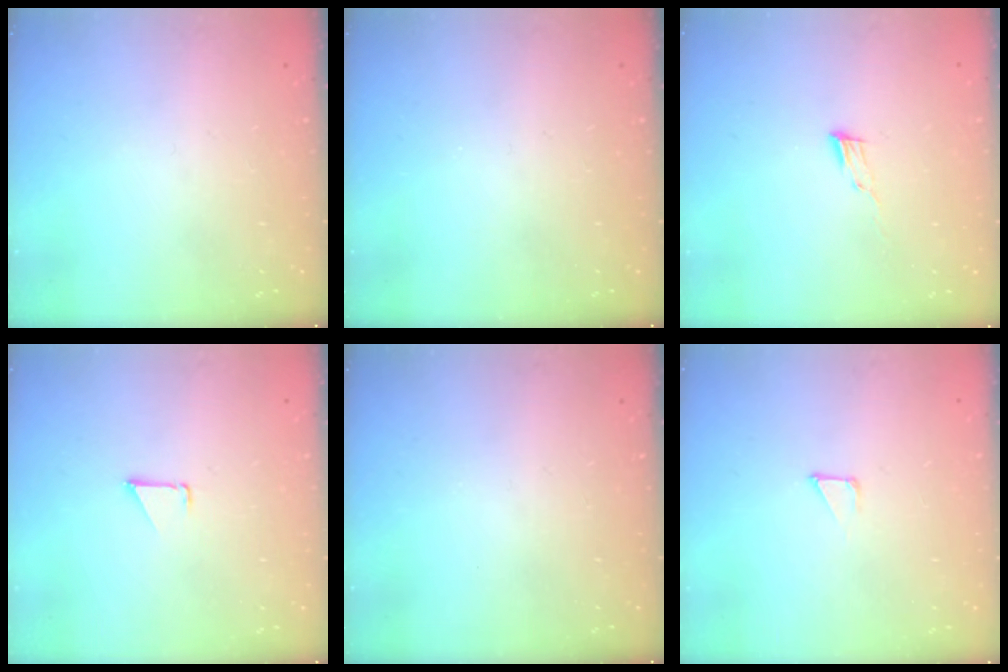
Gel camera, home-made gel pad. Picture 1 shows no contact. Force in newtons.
{"total": 0.0}
{"total": 4.8, "press": 4.7, "slide": 1.0}
{"total": 0.7, "press": 0.7, "slide": 0.1}
{"total": 0.0}
{"total": 1.7, "press": 1.7, "slide": 0.0}